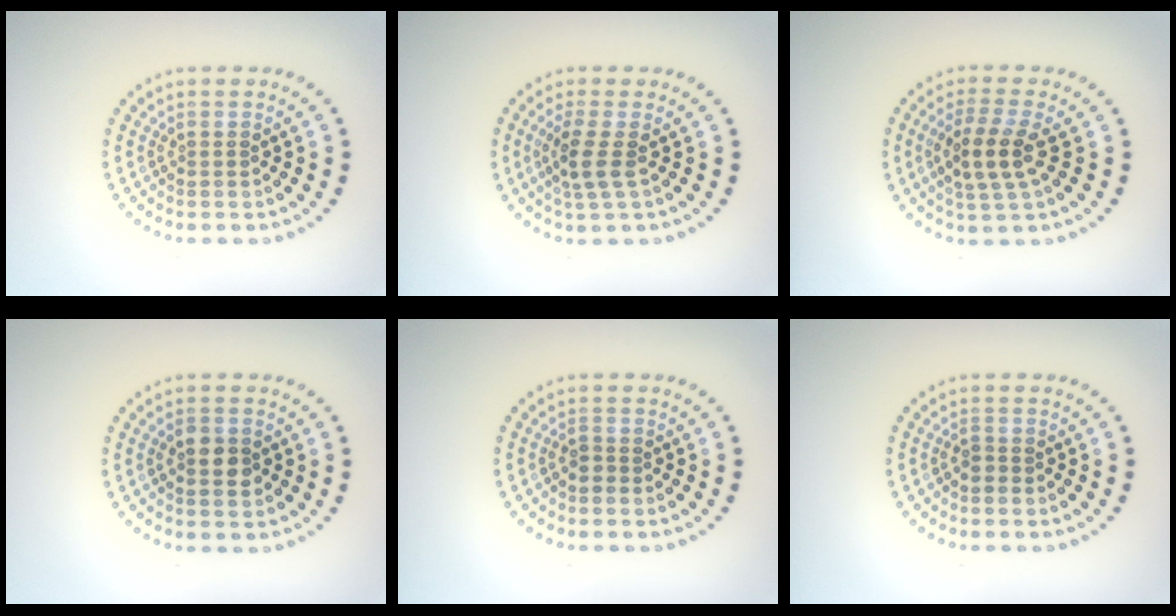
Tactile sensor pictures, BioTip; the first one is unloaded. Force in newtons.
{"total": 2.6, "press": 2.1, "slide": 1.5}
{"total": 3.7, "press": 3.3, "slide": 1.6}
{"total": 2.6, "press": 2.6, "slide": 0.1}
{"total": 0.8, "press": 0.6, "slide": 0.5}
{"total": 0.8, "press": 0.6, "slide": 0.5}